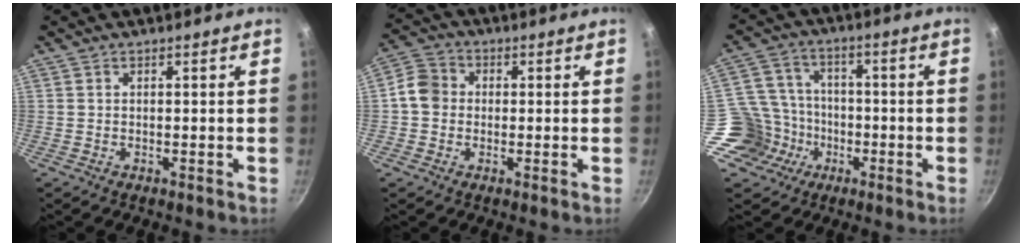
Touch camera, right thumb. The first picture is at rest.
{"total": 5.8, "force": [-0.3, 5.2, 2.6], "torque": [-0.023, 0.013, -0.025]}
{"total": 11.6, "force": [-4.9, 10.1, 3.0], "torque": [-0.031, 0.045, -0.093]}